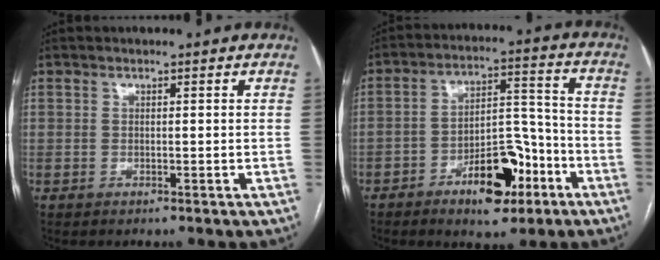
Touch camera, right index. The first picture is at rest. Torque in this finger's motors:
{"motor_torque": [1.49, -0.65, 0.70, 0.15]}